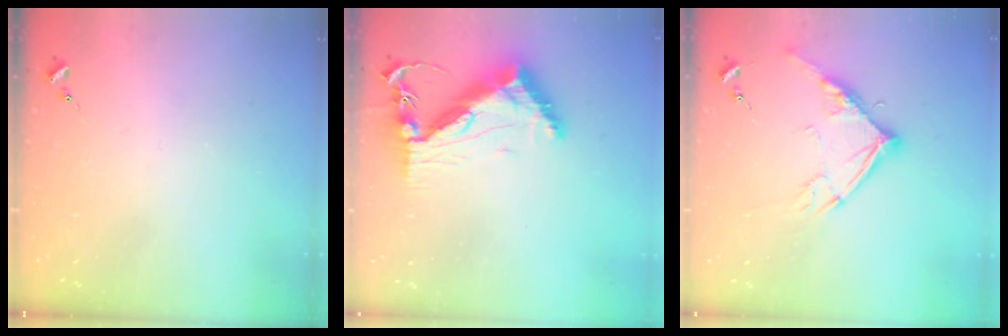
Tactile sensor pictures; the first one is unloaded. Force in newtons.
{"total": 13.5, "press": 13.4, "slide": 1.2}
{"total": 12.9, "press": 12.8, "slide": 1.3}